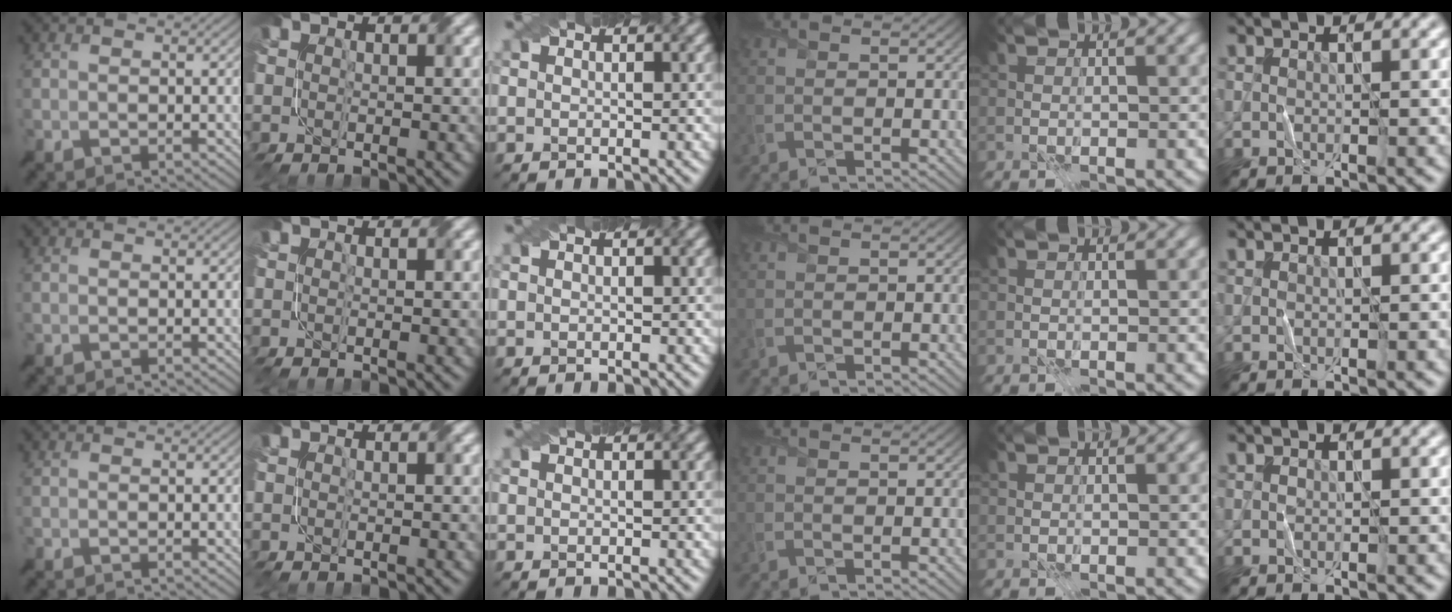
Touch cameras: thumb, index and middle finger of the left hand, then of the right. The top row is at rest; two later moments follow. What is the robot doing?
{"motion": "fold", "object": "file"}